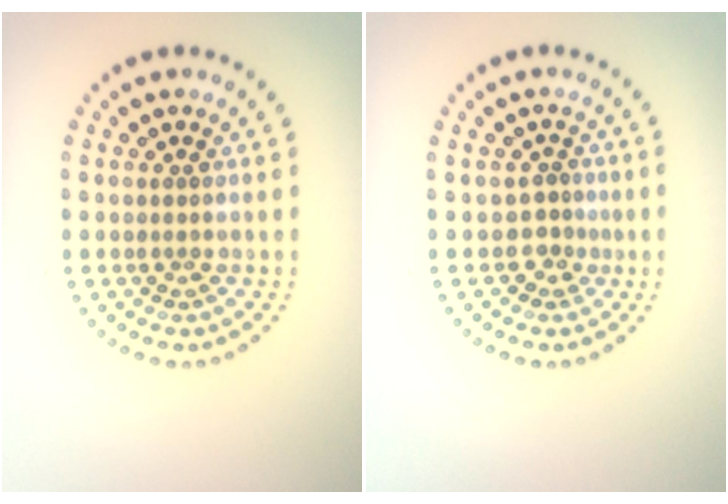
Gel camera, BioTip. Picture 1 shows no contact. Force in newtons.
{"total": 1.5, "press": 1.0, "slide": 1.1}